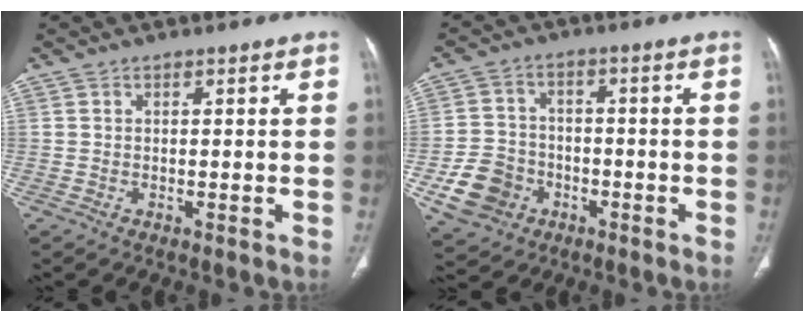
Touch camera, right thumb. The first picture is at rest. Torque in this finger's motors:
{"motor_torque": [0.58, 1.47, -0.10, -0.06, 0.11]}